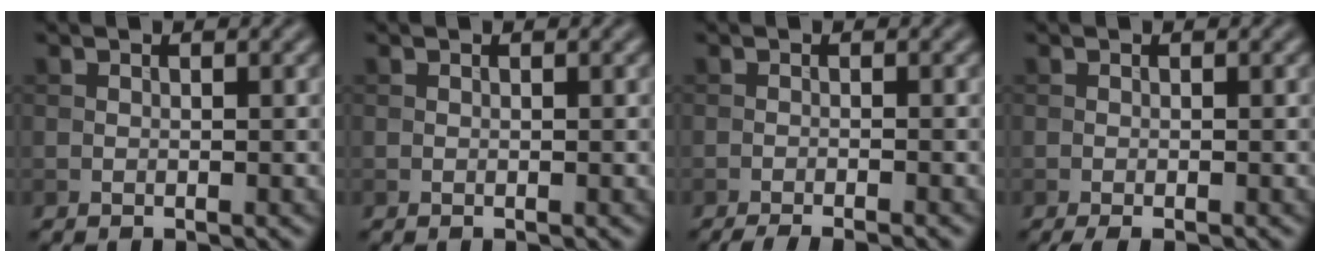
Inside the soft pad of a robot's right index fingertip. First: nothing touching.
{"total": 0.0}
{"total": 3.4, "force": [-2.8, 0.5, 1.9], "torque": [-0.029, -0.005, -0.049]}
{"total": 1.8, "force": [-1.2, 0.3, 1.3], "torque": [-0.019, 0.000, -0.018]}